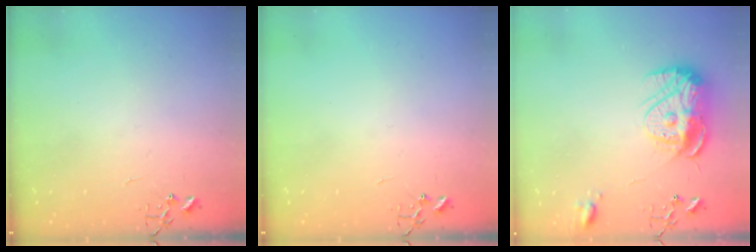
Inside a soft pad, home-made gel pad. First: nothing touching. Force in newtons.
{"total": 0.0}
{"total": 14.9, "press": 14.9, "slide": 1.4}